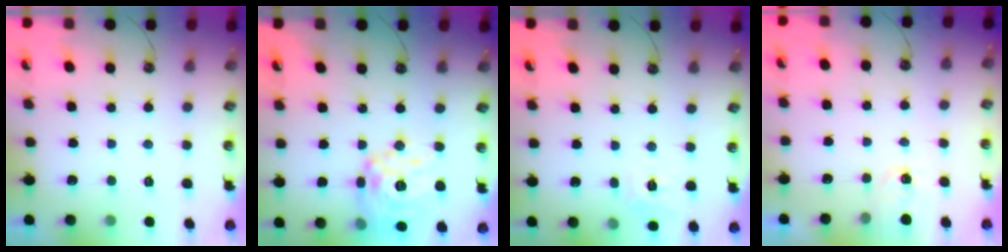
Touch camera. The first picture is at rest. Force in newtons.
{"total": 15.6, "press": 15.5, "slide": 1.4}
{"total": 7.3, "press": 7.3, "slide": 0.5}
{"total": 1.3, "press": 1.2, "slide": 0.2}